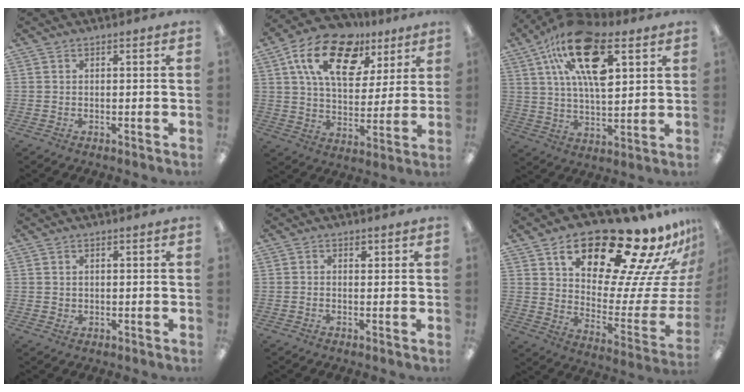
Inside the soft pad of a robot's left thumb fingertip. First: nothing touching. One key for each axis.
{"total": 18.8, "fx": 9.9, "fy": 10.8, "fz": 11.8, "tx": -0.205, "ty": -0.029, "tz": 0.175}
{"total": 21.8, "fx": 10.3, "fy": 9.9, "fz": 16.5, "tx": -0.300, "ty": -0.032, "tz": 0.168}
{"total": 1.0, "fx": 0.4, "fy": 0.9, "fz": 0.2, "tx": 0.003, "ty": 0.001, "tz": 0.004}
{"total": 1.0, "fx": 0.3, "fy": 0.5, "fz": 0.8, "tx": -0.009, "ty": 0.000, "tz": 0.003}
{"total": 26.2, "fx": 18.3, "fy": 9.3, "fz": 16.3, "tx": -0.228, "ty": -0.129, "tz": 0.297}